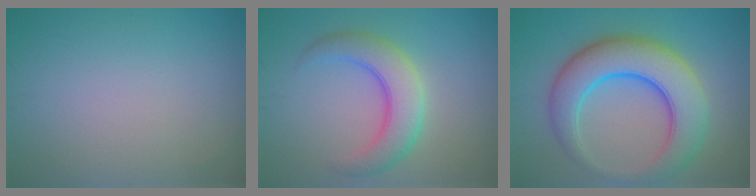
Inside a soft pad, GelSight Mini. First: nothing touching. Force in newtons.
{"total": 5.0, "press": 5.0, "slide": 0.1}
{"total": 8.6, "press": 8.6, "slide": 0.2}